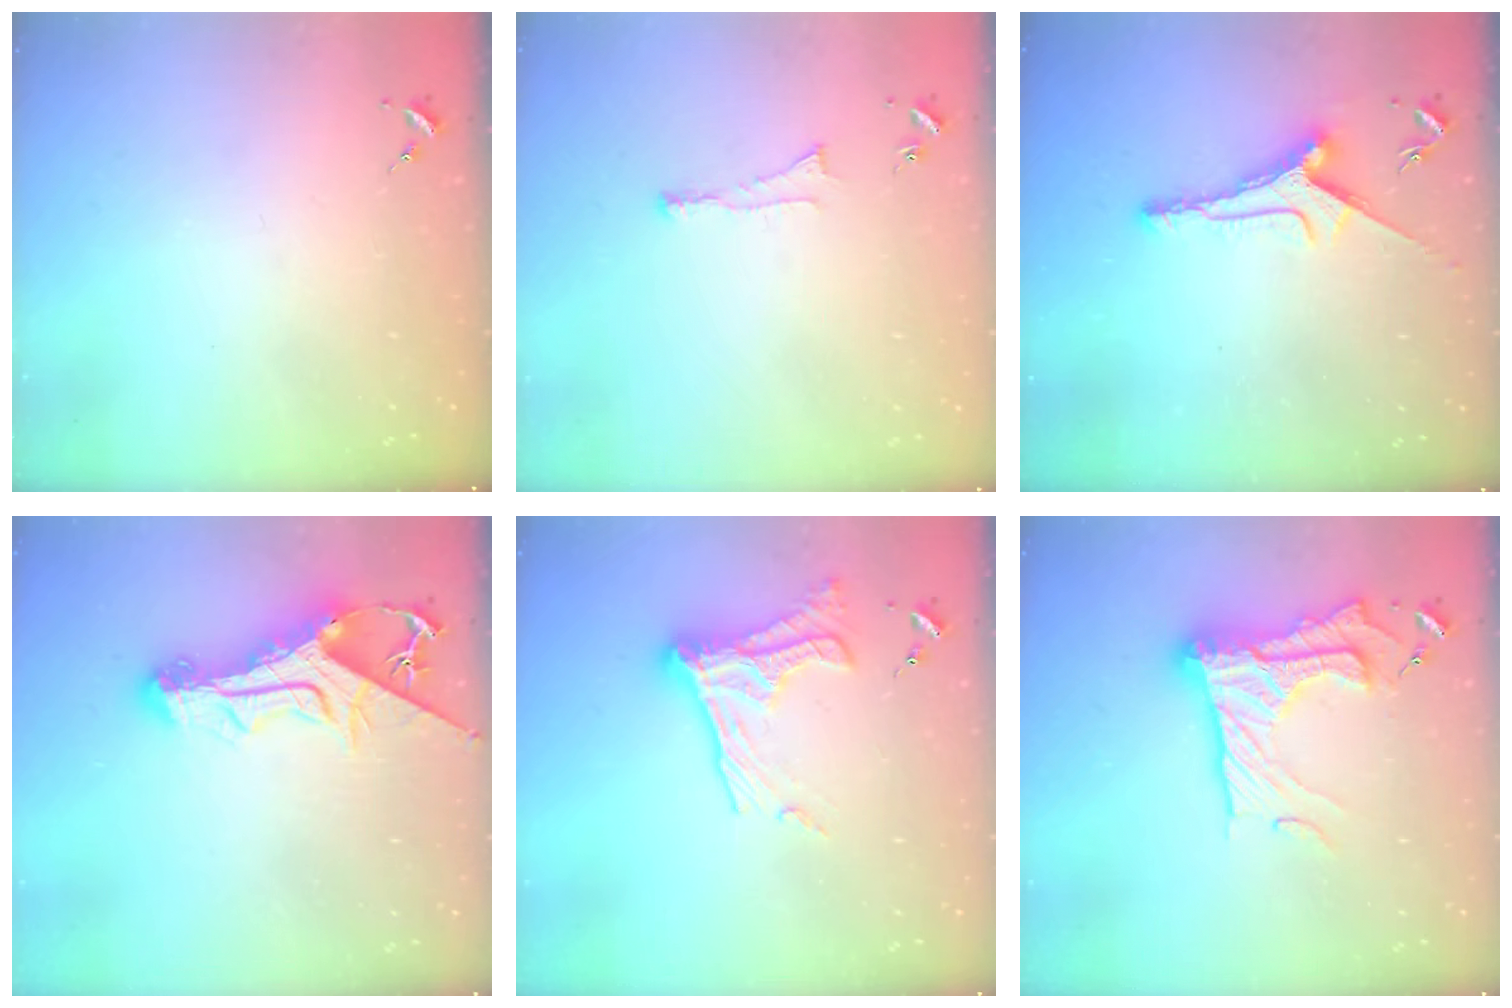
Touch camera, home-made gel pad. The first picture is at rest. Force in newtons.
{"total": 3.1, "press": 3.1, "slide": 0.5}
{"total": 8.5, "press": 8.5, "slide": 0.5}
{"total": 14.6, "press": 14.5, "slide": 1.8}
{"total": 15.9, "press": 15.9, "slide": 1.3}
{"total": 24.2, "press": 24.1, "slide": 1.7}